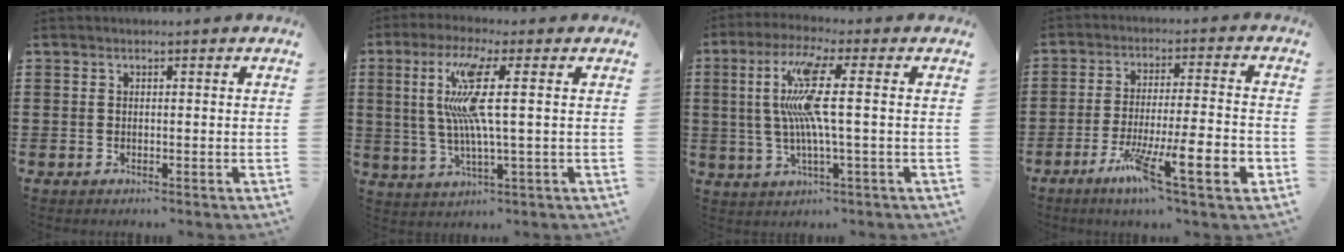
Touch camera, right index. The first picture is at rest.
{"total": 9.9, "force": [1.9, 0.7, 9.7], "torque": [-0.214, -0.012, 0.019]}
{"total": 10.0, "force": [1.0, 0.6, 9.9], "torque": [-0.220, -0.015, 0.002]}
{"total": 12.6, "force": [-5.7, 1.4, 11.2], "torque": [-0.205, 0.000, -0.095]}